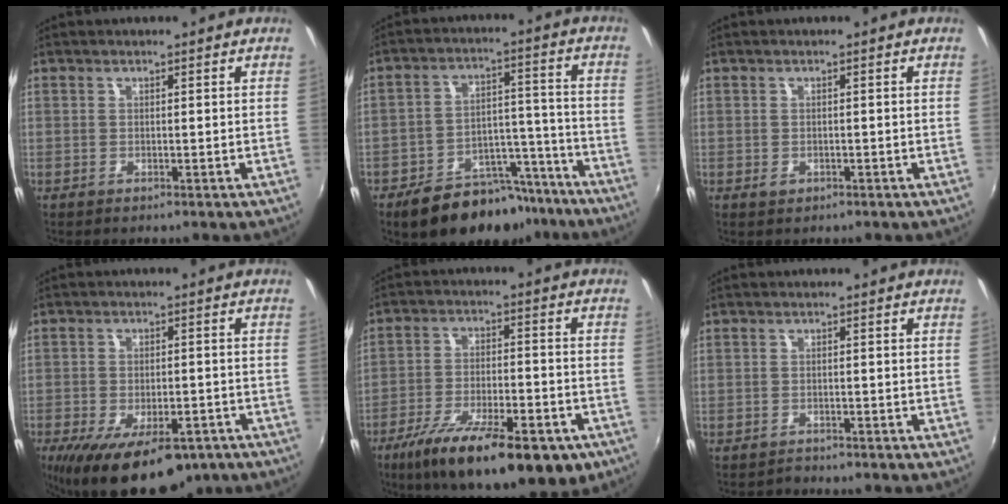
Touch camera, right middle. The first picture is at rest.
{"total": 16.4, "force": [-12.7, 8.1, 6.6], "torque": [-0.120, 0.035, -0.169]}
{"total": 1.2, "force": [-0.6, 0.9, 0.4], "torque": [-0.007, -0.002, -0.007]}
{"total": 15.6, "force": [-10.2, 6.7, 9.8], "torque": [-0.186, -0.034, -0.145]}
{"total": 21.6, "force": [-13.4, 7.2, 15.3], "torque": [-0.267, -0.051, -0.201]}
{"total": 1.3, "force": [-1.1, 0.6, -0.4], "torque": [0.005, 0.005, -0.018]}